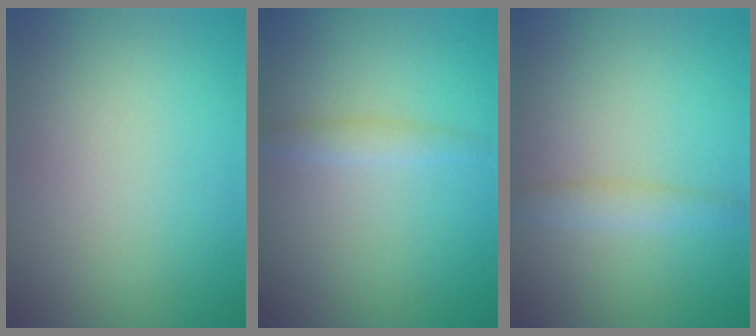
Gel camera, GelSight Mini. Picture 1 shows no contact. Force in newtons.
{"total": 1.4, "press": 1.4, "slide": 0.0}
{"total": 1.7, "press": 1.6, "slide": 0.2}